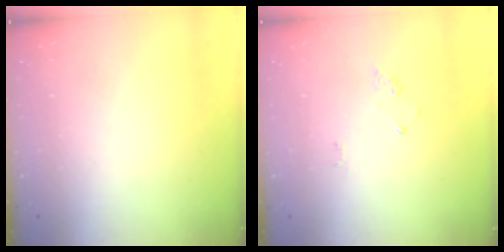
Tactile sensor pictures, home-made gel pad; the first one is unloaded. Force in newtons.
{"total": 2.6, "press": 2.6, "slide": 0.4}